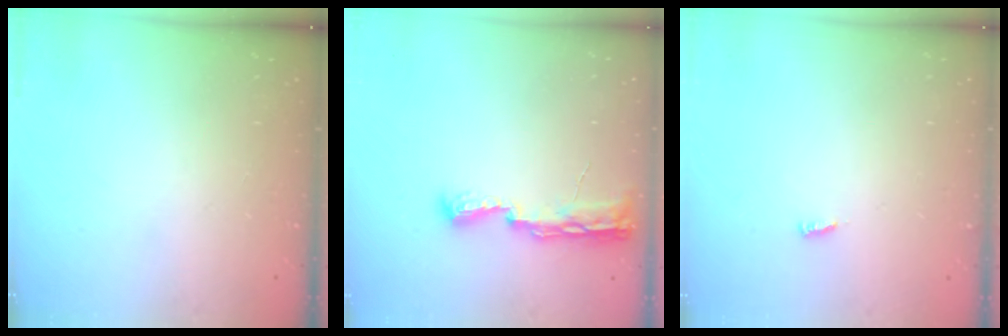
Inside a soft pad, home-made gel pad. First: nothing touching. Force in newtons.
{"total": 8.1, "press": 8.0, "slide": 0.9}
{"total": 3.0, "press": 3.0, "slide": 0.0}